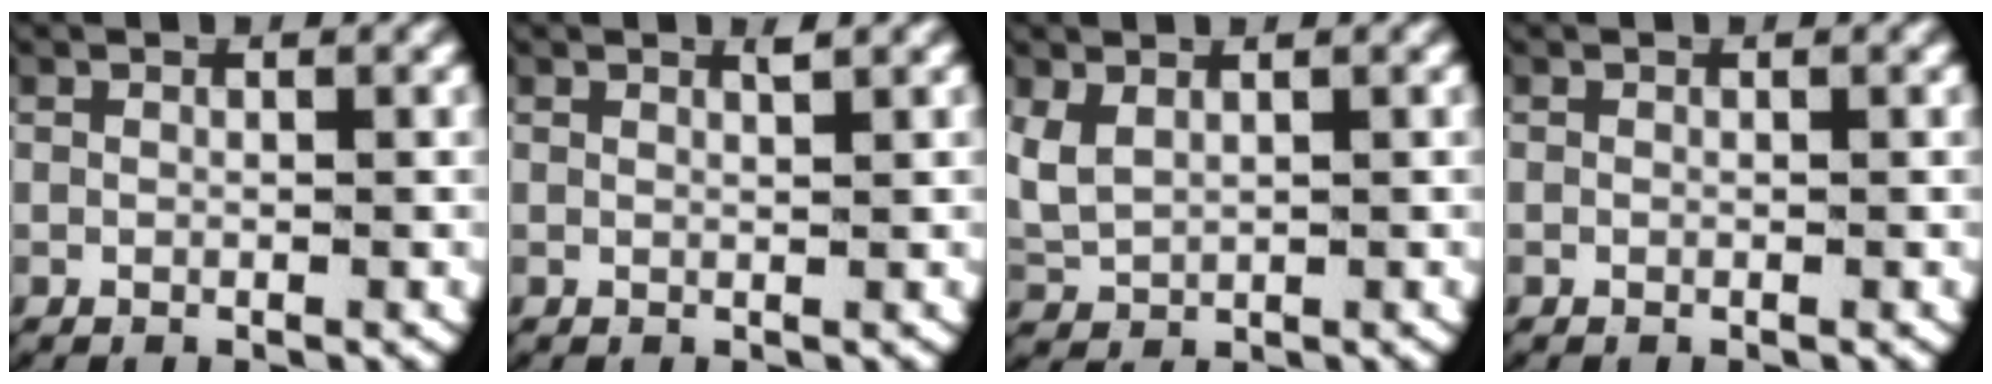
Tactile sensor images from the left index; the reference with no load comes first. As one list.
[{"total": 0.8, "force": [0.6, -0.3, 0.4], "torque": [-0.010, -0.003, 0.012]}, {"total": 4.0, "force": [0.5, 3.4, 2.0], "torque": [-0.074, -0.015, 0.021]}, {"total": 0.0}]